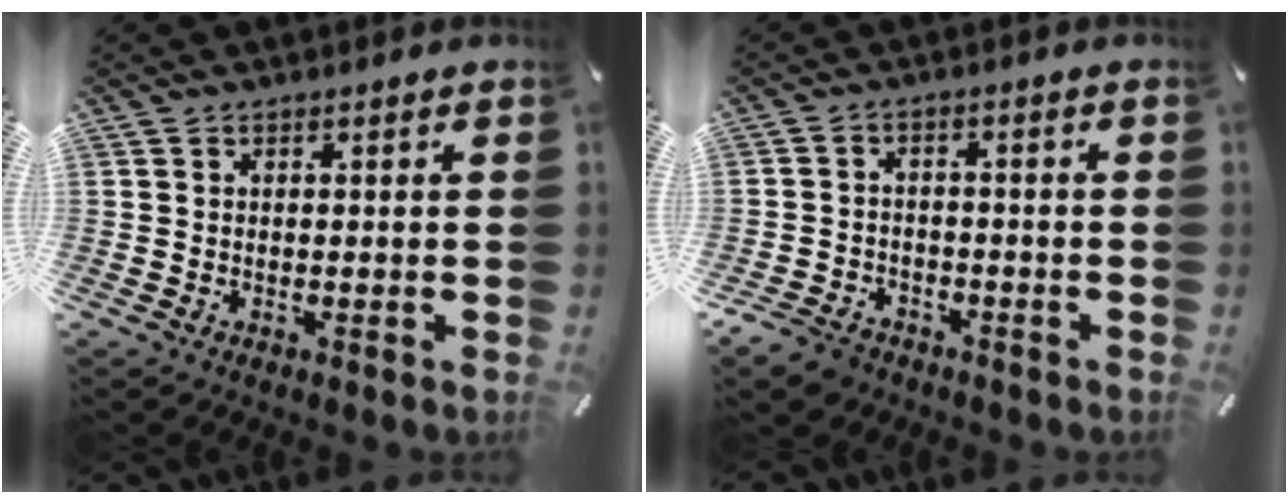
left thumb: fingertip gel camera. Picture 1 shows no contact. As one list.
[{"total": 4.8, "force": [-3.8, 2.8, 1.0], "torque": [-0.034, 0.017, -0.077]}]